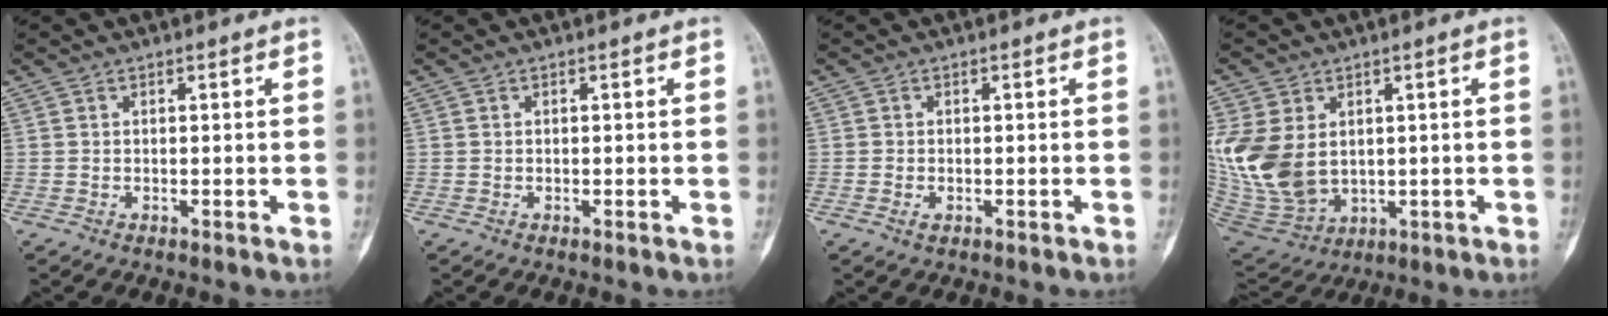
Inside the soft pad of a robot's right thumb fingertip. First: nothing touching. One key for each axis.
{"total": 0.0}
{"total": 1.1, "fx": -0.5, "fy": 0.7, "fz": 0.8, "tx": -0.015, "ty": 0.004, "tz": -0.007}
{"total": 16.3, "fx": 1.7, "fy": 11.8, "fz": 11.2, "tx": -0.245, "ty": -0.013, "tz": 0.061}